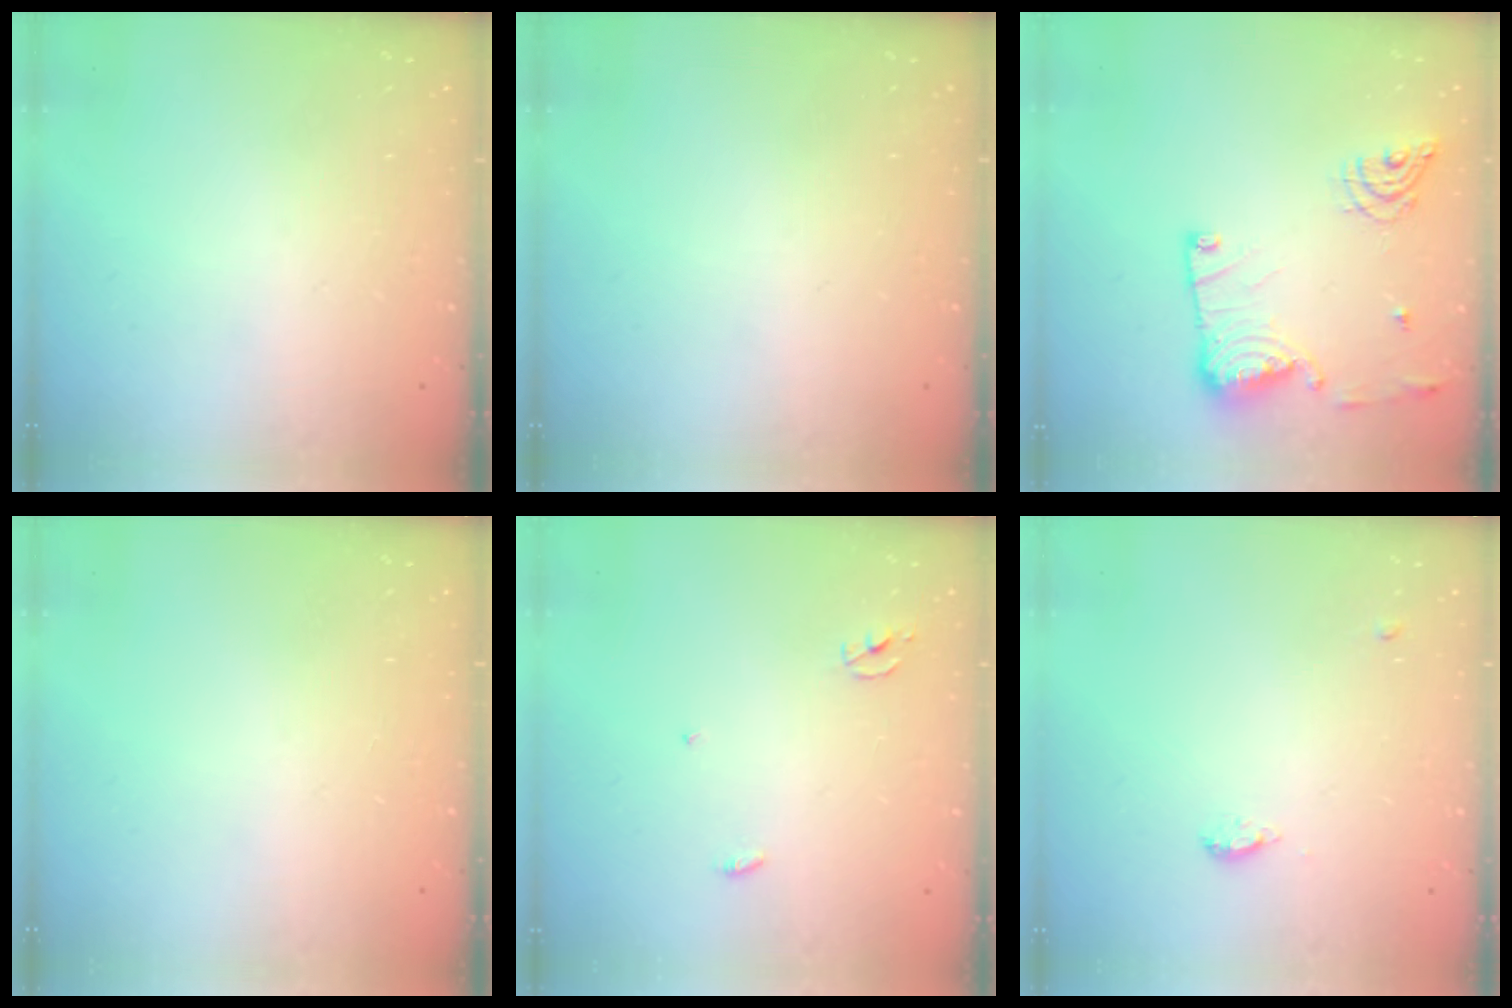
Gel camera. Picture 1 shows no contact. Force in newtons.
{"total": 0.0}
{"total": 13.9, "press": 13.9, "slide": 0.8}
{"total": 0.0}
{"total": 2.3, "press": 2.3, "slide": 0.1}
{"total": 8.1, "press": 5.6, "slide": 5.8}